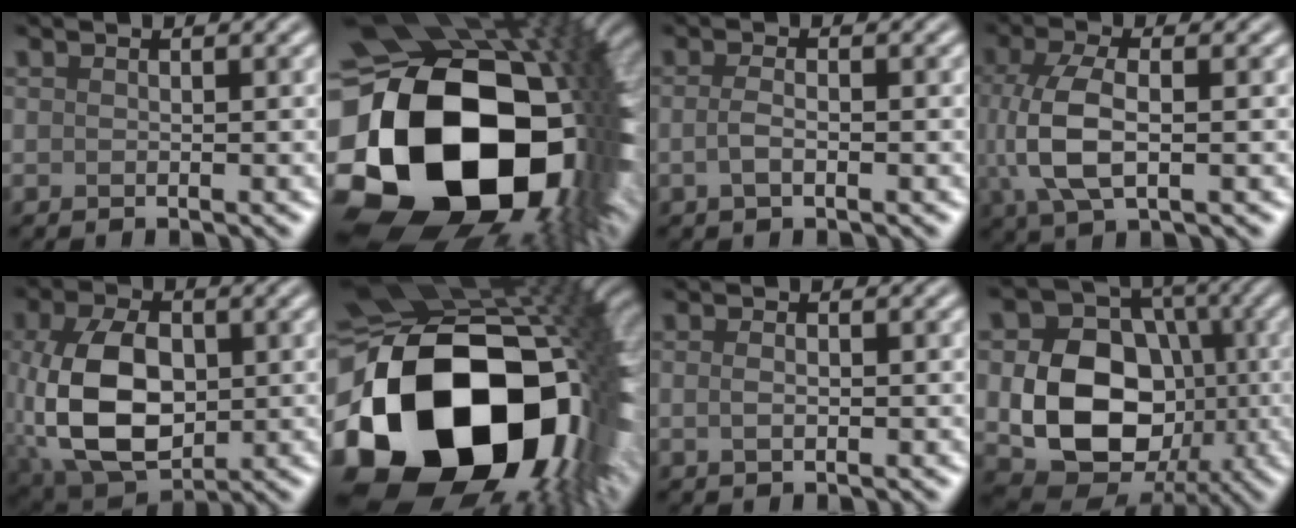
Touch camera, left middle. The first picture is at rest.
{"total": 23.2, "force": [-3.8, 17.4, 14.9], "torque": [-0.301, -0.082, -0.045]}
{"total": 1.5, "force": [-0.4, 0.5, 1.3], "torque": [-0.030, 0.003, -0.011]}
{"total": 6.2, "force": [0.2, 3.1, 5.3], "torque": [-0.126, 0.004, 0.002]}
{"total": 11.0, "force": [-0.3, 7.3, 8.3], "torque": [-0.187, -0.008, 0.003]}
{"total": 22.2, "force": [-5.4, 15.6, 14.9], "torque": [-0.311, -0.087, -0.046]}
{"total": 1.0, "force": [-0.1, 0.4, 0.9], "torque": [-0.020, 0.002, -0.004]}
{"total": 11.5, "force": [-1.5, 8.9, 7.1], "torque": [-0.119, -0.007, -0.025]}